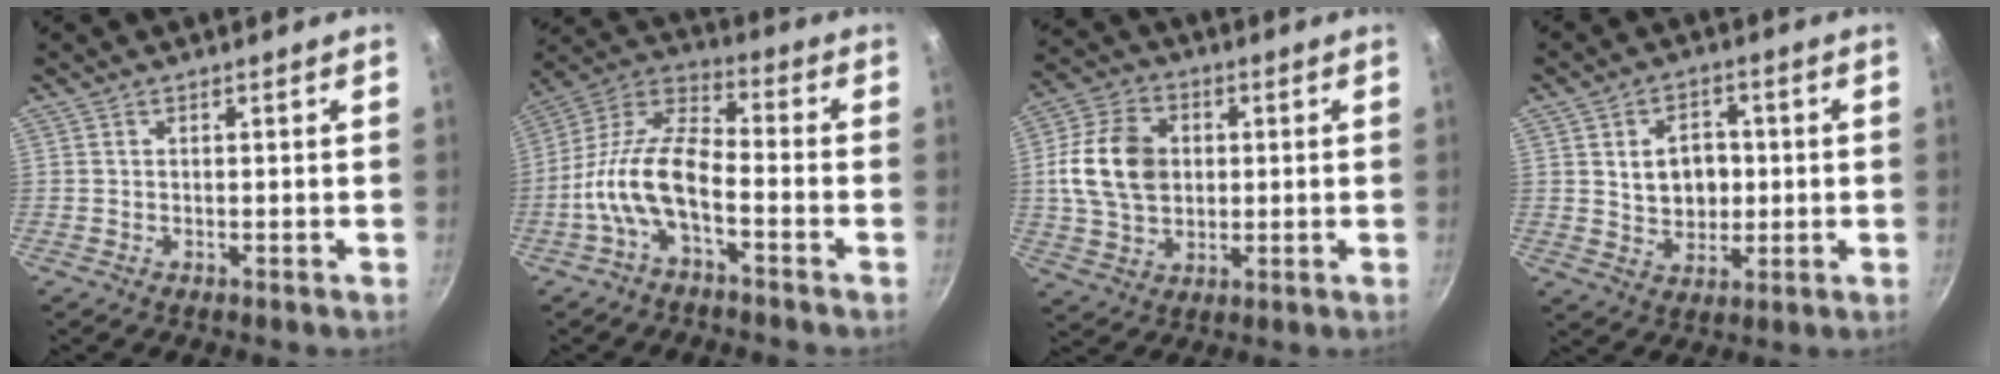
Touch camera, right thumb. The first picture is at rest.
{"total": 12.9, "force": [-4.6, 5.8, 10.6], "torque": [-0.206, 0.051, -0.105]}
{"total": 13.8, "force": [1.5, 10.3, 9.1], "torque": [-0.149, 0.008, 0.022]}
{"total": 8.8, "force": [0.9, 6.8, 5.5], "torque": [-0.058, 0.000, 0.020]}